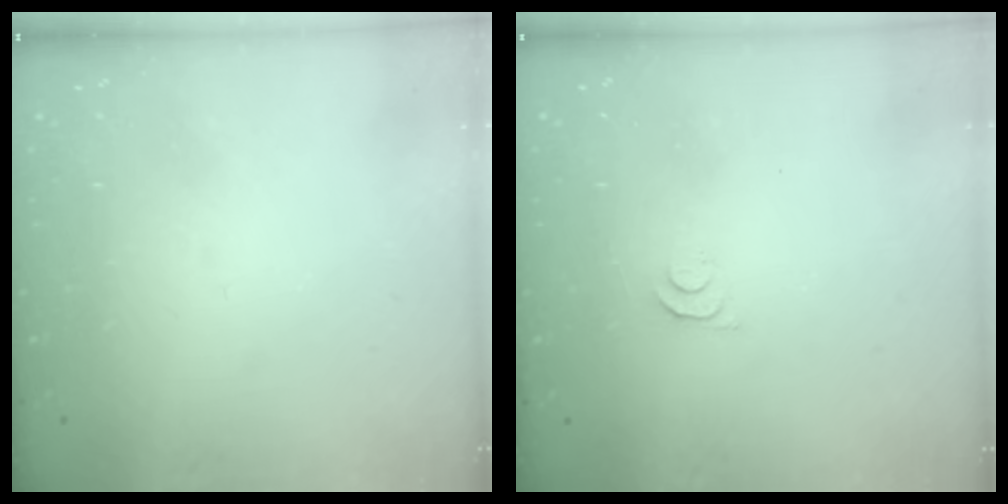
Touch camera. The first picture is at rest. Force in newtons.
{"total": 4.1, "press": 4.0, "slide": 0.6}